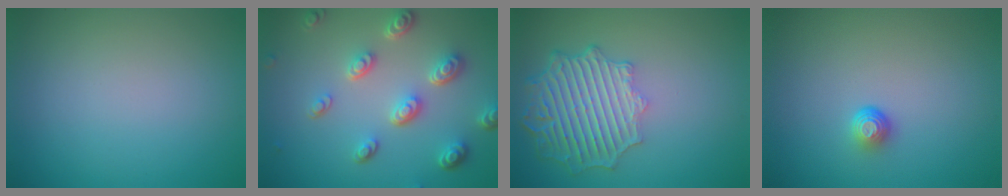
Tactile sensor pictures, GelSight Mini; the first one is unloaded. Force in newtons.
{"total": 5.0, "press": 3.7, "slide": 3.3}
{"total": 6.5, "press": 4.9, "slide": 4.1}
{"total": 1.5, "press": 1.0, "slide": 1.1}